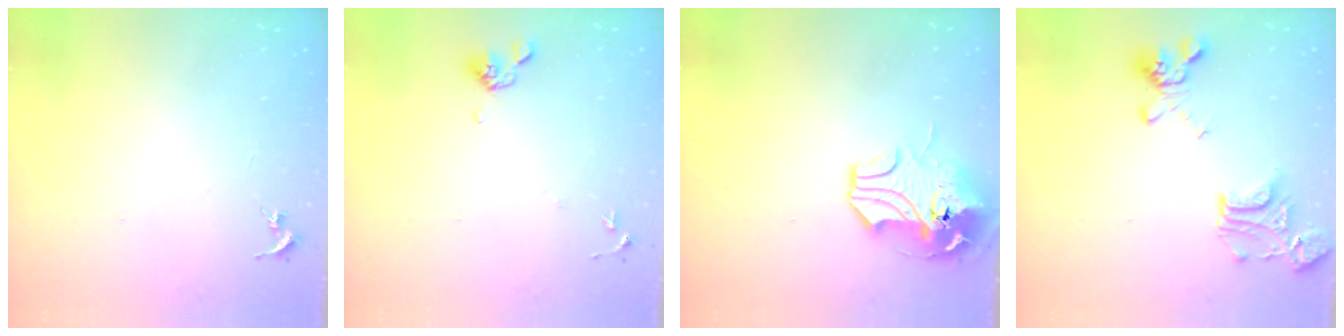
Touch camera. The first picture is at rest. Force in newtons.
{"total": 7.1, "press": 6.8, "slide": 1.8}
{"total": 12.0, "press": 11.8, "slide": 2.2}
{"total": 18.3, "press": 18.2, "slide": 1.7}